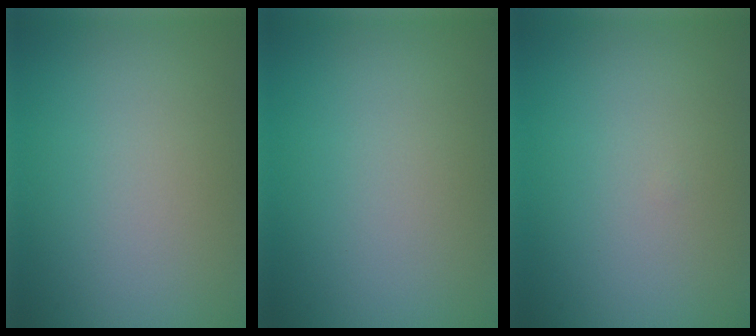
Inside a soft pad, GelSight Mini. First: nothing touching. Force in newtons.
{"total": 0.0}
{"total": 0.0}